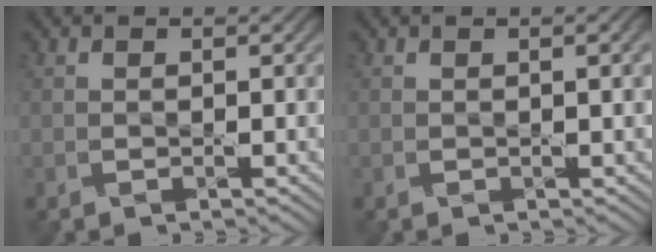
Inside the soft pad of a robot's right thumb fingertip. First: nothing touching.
{"total": 0.8, "force": [0.2, -0.2, 0.7], "torque": [-0.014, 0.003, 0.005]}